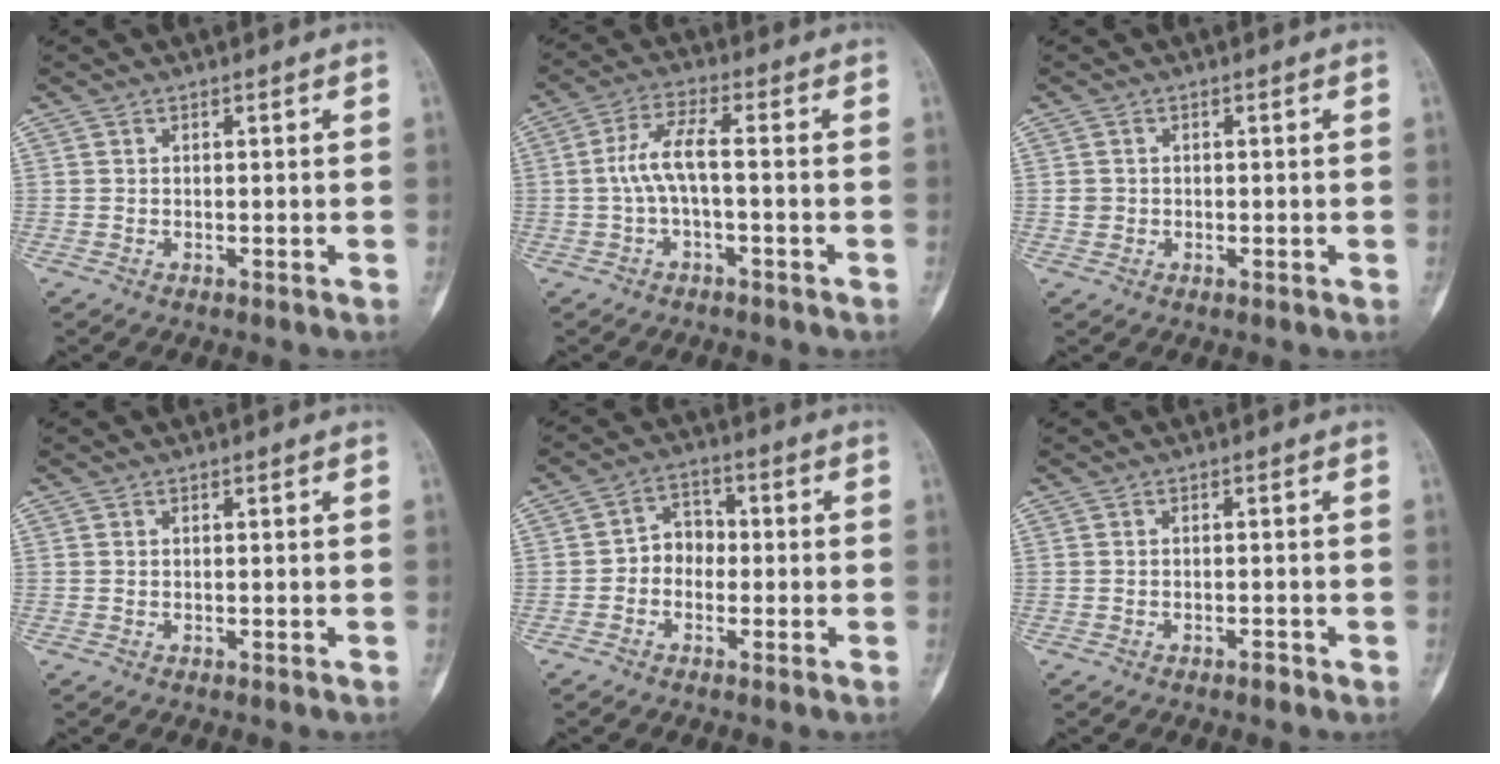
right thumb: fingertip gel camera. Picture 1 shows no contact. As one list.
[{"total": 6.3, "force": [-0.7, 1.7, 6.0], "torque": [-0.130, 0.030, -0.018]}, {"total": 1.2, "force": [0.0, 1.2, 0.1], "torque": [0.002, 0.004, 0.000]}, {"total": 0.0}, {"total": 5.1, "force": [-1.0, 4.2, 2.7], "torque": [-0.018, 0.023, -0.030]}, {"total": 0.9, "force": [-0.8, 0.3, 0.4], "torque": [-0.005, 0.004, -0.014]}]